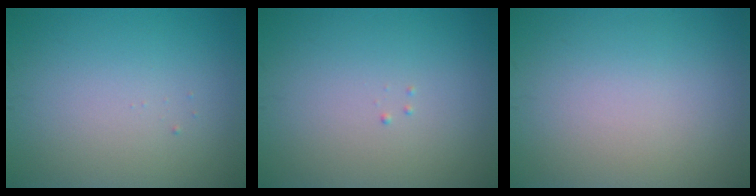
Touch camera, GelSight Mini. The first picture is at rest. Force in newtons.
{"total": 0.0}
{"total": 0.0}